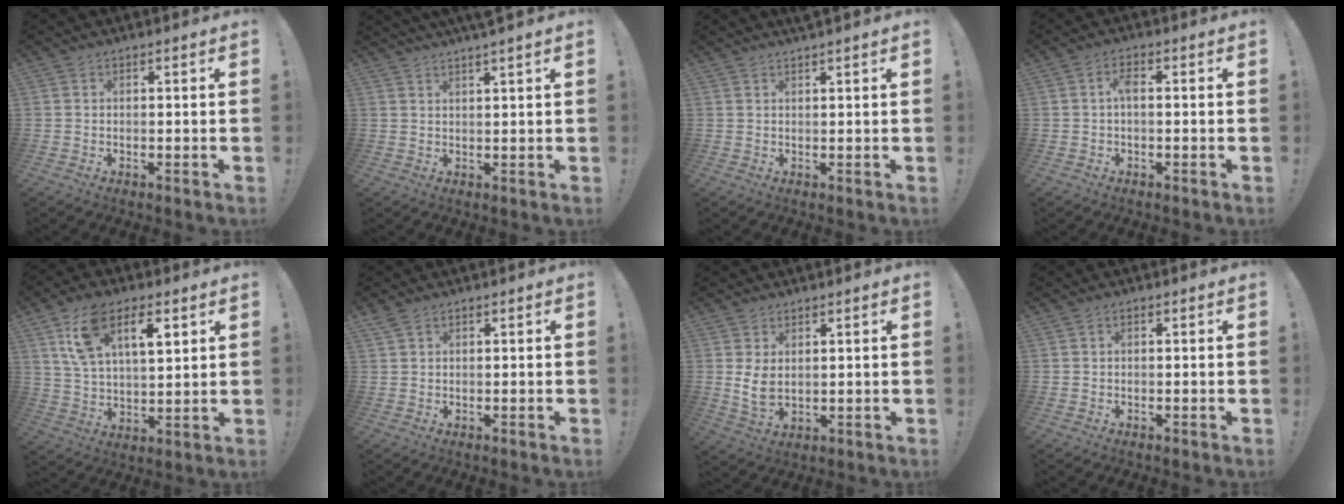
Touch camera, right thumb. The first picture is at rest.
{"total": 3.5, "force": [2.8, -0.4, 2.0], "torque": [-0.035, -0.011, 0.046]}
{"total": 1.6, "force": [1.5, -0.2, 0.5], "torque": [-0.005, -0.007, 0.025]}
{"total": 3.2, "force": [-0.1, 1.2, 2.9], "torque": [-0.058, 0.010, -0.003]}
{"total": 13.8, "force": [7.0, 7.1, 9.6], "torque": [-0.154, -0.014, 0.125]}
{"total": 2.1, "force": [1.6, 1.0, 1.1], "torque": [-0.015, -0.002, 0.029]}
{"total": 5.9, "force": [1.7, 3.6, 4.4], "torque": [-0.073, -0.016, 0.032]}
{"total": 0.5, "force": [0.0, 0.4, 0.4], "torque": [-0.012, 0.004, 0.000]}